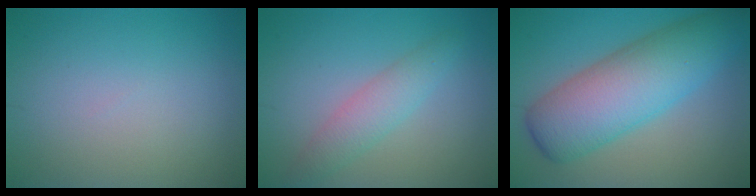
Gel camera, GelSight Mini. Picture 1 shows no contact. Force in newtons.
{"total": 2.8, "press": 2.8, "slide": 0.1}
{"total": 9.0, "press": 9.0, "slide": 0.3}